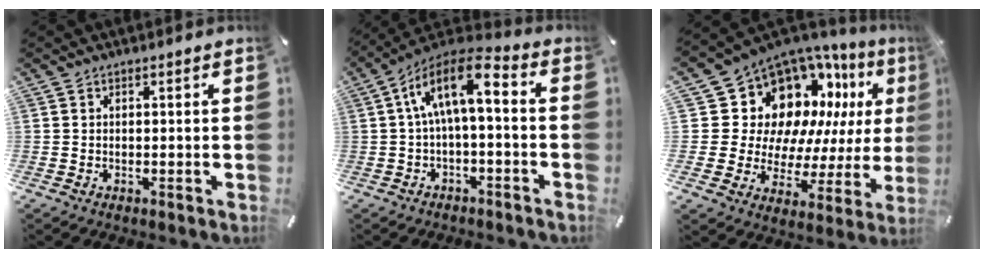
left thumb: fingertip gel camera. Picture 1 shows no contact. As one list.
[{"total": 12.3, "force": [1.1, 5.2, 11.1], "torque": [-0.210, -0.002, 0.018]}, {"total": 16.5, "force": [8.4, 12.0, 7.7], "torque": [-0.112, -0.093, 0.165]}]